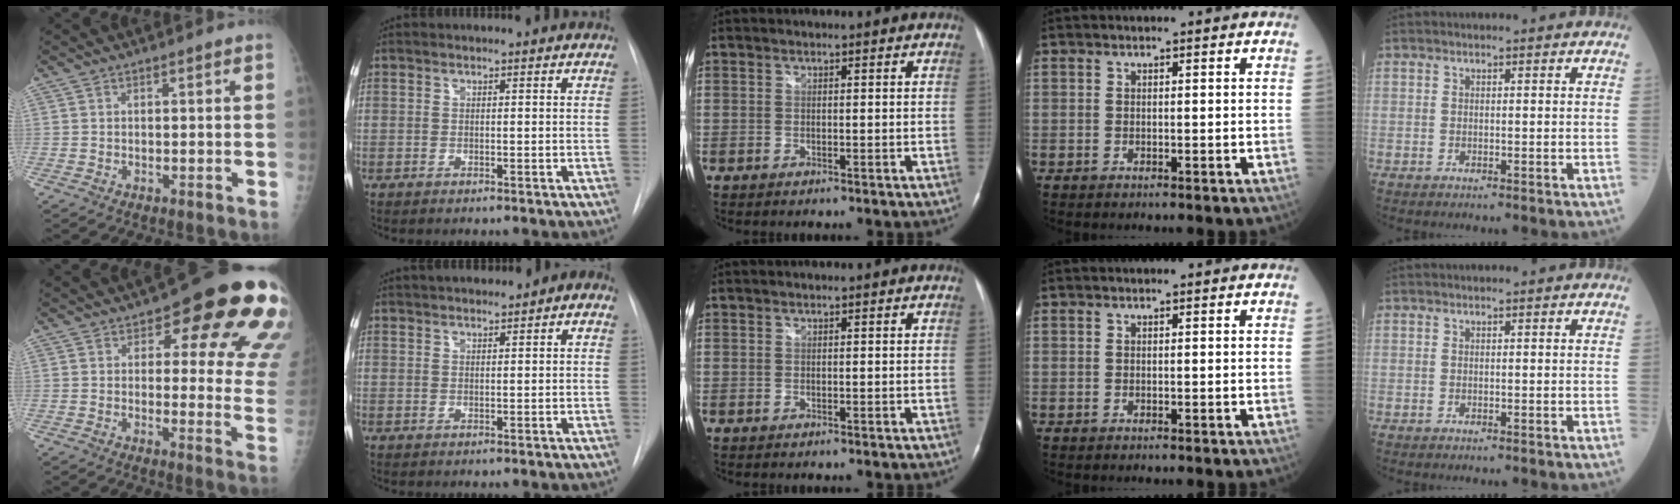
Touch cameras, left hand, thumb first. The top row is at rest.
{"thumb": {"total": 19.5, "force": [9.3, 7.8, 15.2], "torque": [-0.137, -0.040, 0.100]}, "index": {"total": 4.7, "force": [2.1, 1.8, 3.8], "torque": [-0.059, 0.018, 0.027]}}